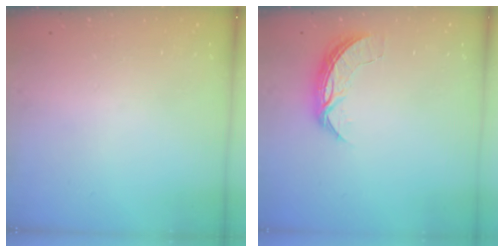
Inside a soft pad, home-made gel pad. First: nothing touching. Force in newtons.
{"total": 6.8, "press": 6.8, "slide": 0.7}